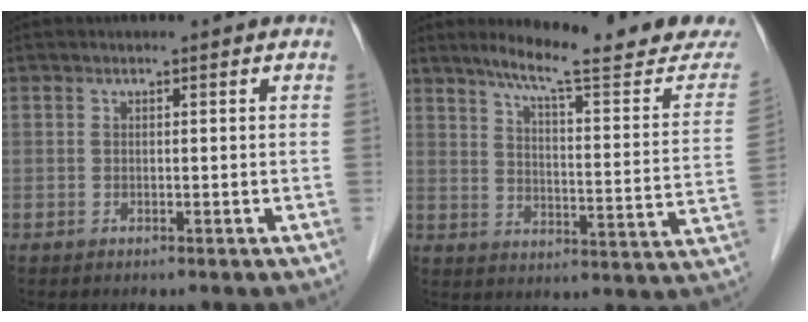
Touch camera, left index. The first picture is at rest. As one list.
[{"total": 18.9, "force": [16.3, 1.3, 9.4], "torque": [-0.126, -0.045, 0.207]}]